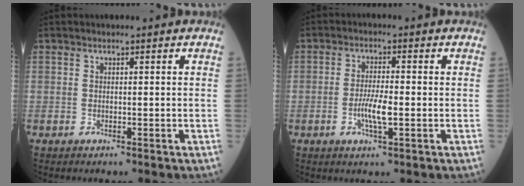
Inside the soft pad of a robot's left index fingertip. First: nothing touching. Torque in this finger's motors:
{"motor_torque": [0.86, 0.36, 0.14, 0.05]}